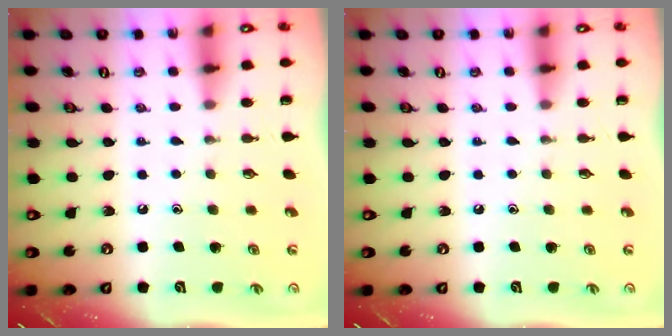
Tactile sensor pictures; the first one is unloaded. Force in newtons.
{"total": 0.0}